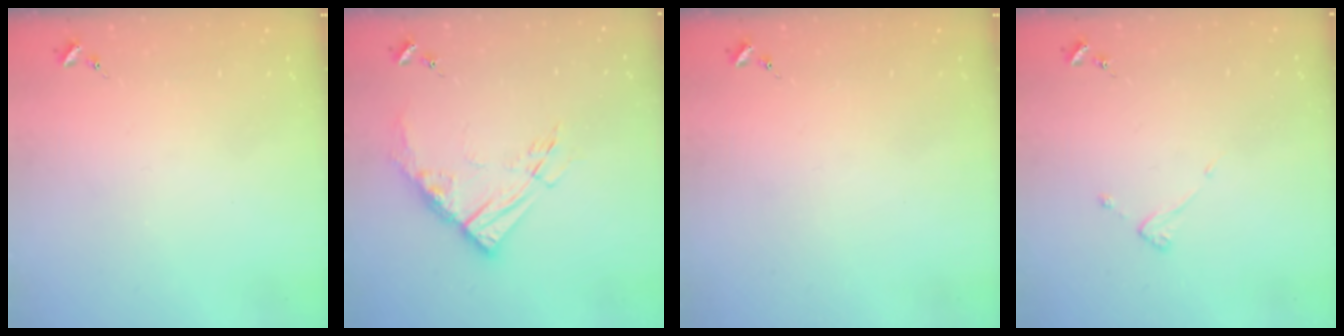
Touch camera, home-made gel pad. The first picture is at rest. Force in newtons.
{"total": 12.7, "press": 12.6, "slide": 1.3}
{"total": 0.0}
{"total": 3.6, "press": 3.6, "slide": 0.3}